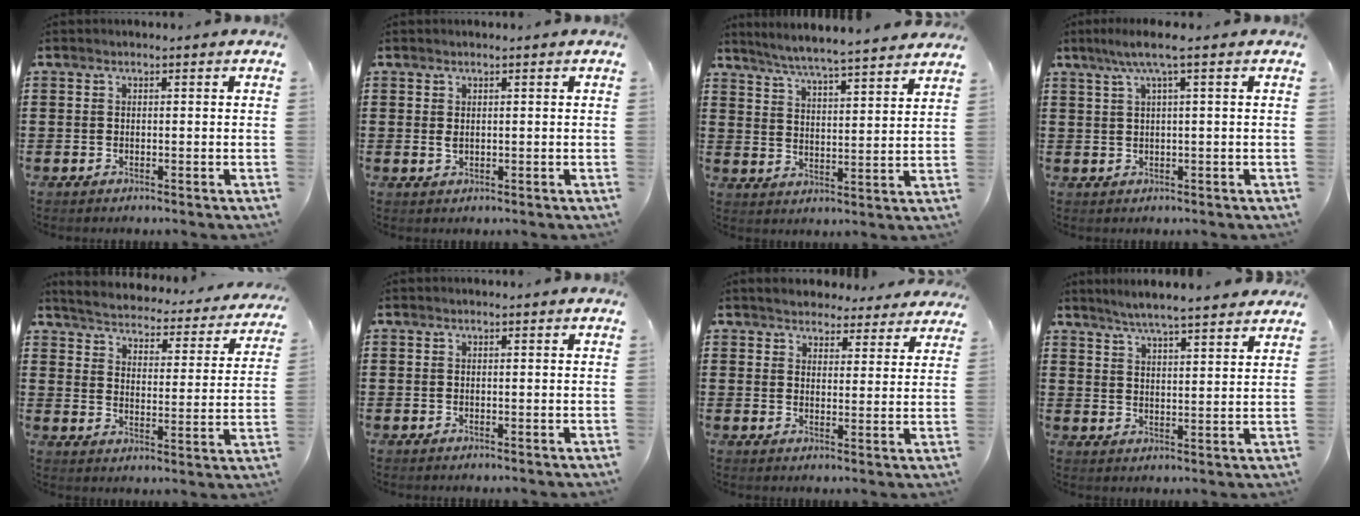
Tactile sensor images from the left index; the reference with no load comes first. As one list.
[{"total": 1.0, "force": [0.2, 0.5, 0.9], "torque": [-0.027, 0.001, 0.001]}, {"total": 5.2, "force": [5.0, -0.8, 1.5], "torque": [-0.049, -0.036, 0.083]}, {"total": 3.6, "force": [1.4, -0.2, 3.3], "torque": [-0.067, 0.000, 0.022]}, {"total": 3.5, "force": [3.5, -0.2, 0.4], "torque": [-0.031, -0.033, 0.051]}, {"total": 0.0}, {"total": 3.8, "force": [3.7, 0.6, 0.2], "torque": [-0.020, -0.012, 0.067]}, {"total": 4.8, "force": [4.5, -0.2, 1.6], "torque": [-0.047, -0.020, 0.078]}]